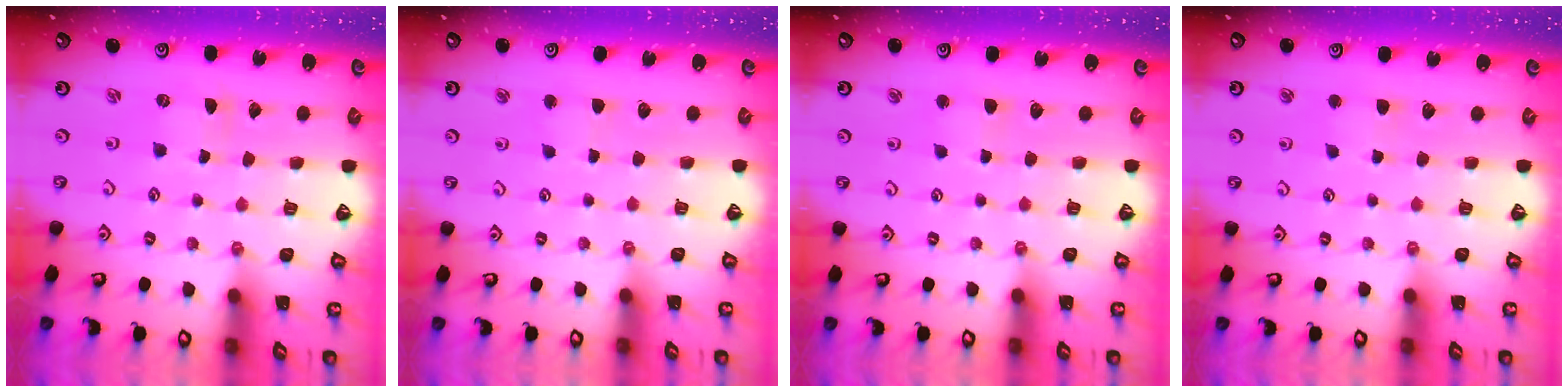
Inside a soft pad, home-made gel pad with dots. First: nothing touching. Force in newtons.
{"total": 2.6, "press": 2.6, "slide": 0.2}
{"total": 2.9, "press": 2.9, "slide": 0.3}
{"total": 2.4, "press": 2.3, "slide": 0.5}